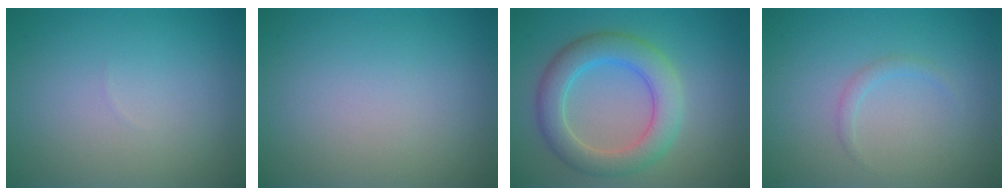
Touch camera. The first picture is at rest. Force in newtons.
{"total": 0.0}
{"total": 5.3, "press": 5.2, "slide": 0.3}
{"total": 0.9, "press": 0.9, "slide": 0.1}